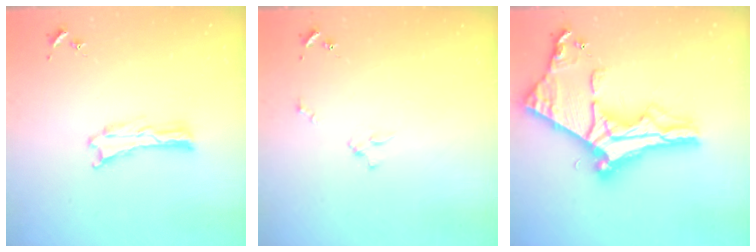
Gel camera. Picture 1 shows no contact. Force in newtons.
{"total": 2.0, "press": 2.0, "slide": 0.2}
{"total": 12.1, "press": 12.0, "slide": 1.4}